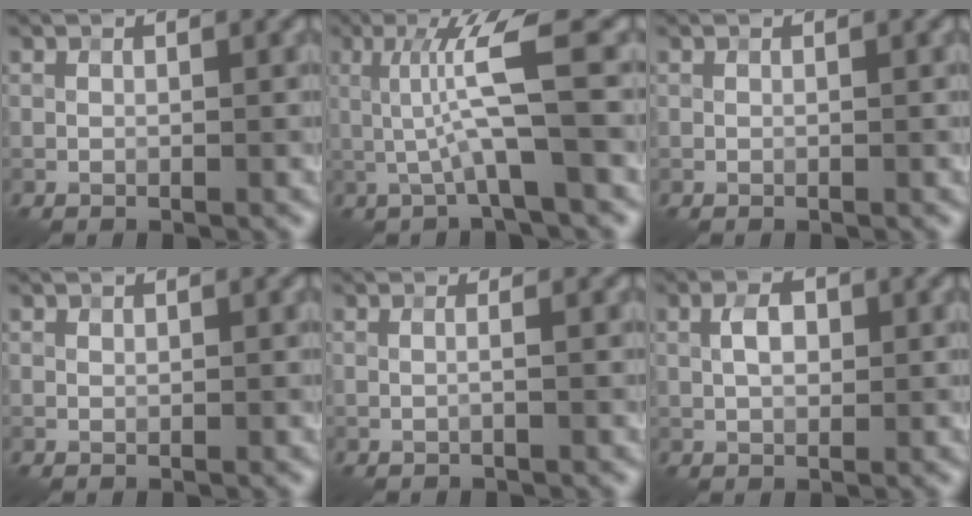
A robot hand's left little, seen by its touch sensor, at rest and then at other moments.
{"total": 5.2, "force": [-0.3, 0.2, 5.2], "torque": [-0.103, 0.012, -0.005]}
{"total": 0.0}
{"total": 0.0}
{"total": 0.9, "force": [0.1, 0.3, 0.9], "torque": [-0.009, -0.010, -0.011]}
{"total": 2.4, "force": [0.4, 1.4, 2.0], "torque": [-0.037, 0.004, 0.004]}